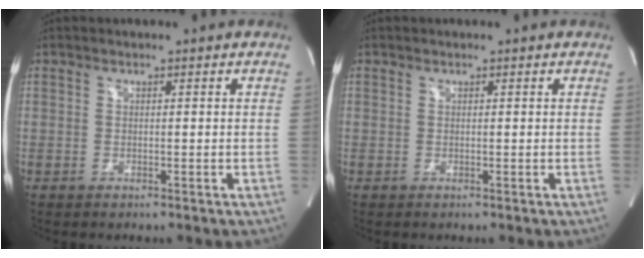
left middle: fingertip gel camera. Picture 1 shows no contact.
{"total": 0.0}